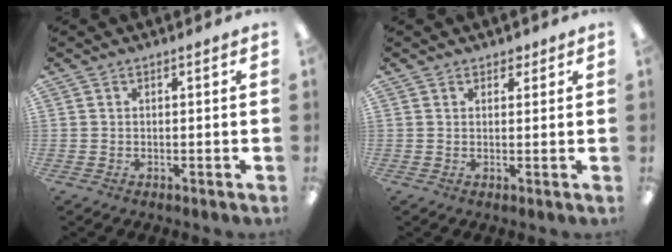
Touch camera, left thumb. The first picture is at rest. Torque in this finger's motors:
{"motor_torque": [-0.38, -0.18, -0.22, 0.06, -0.01]}